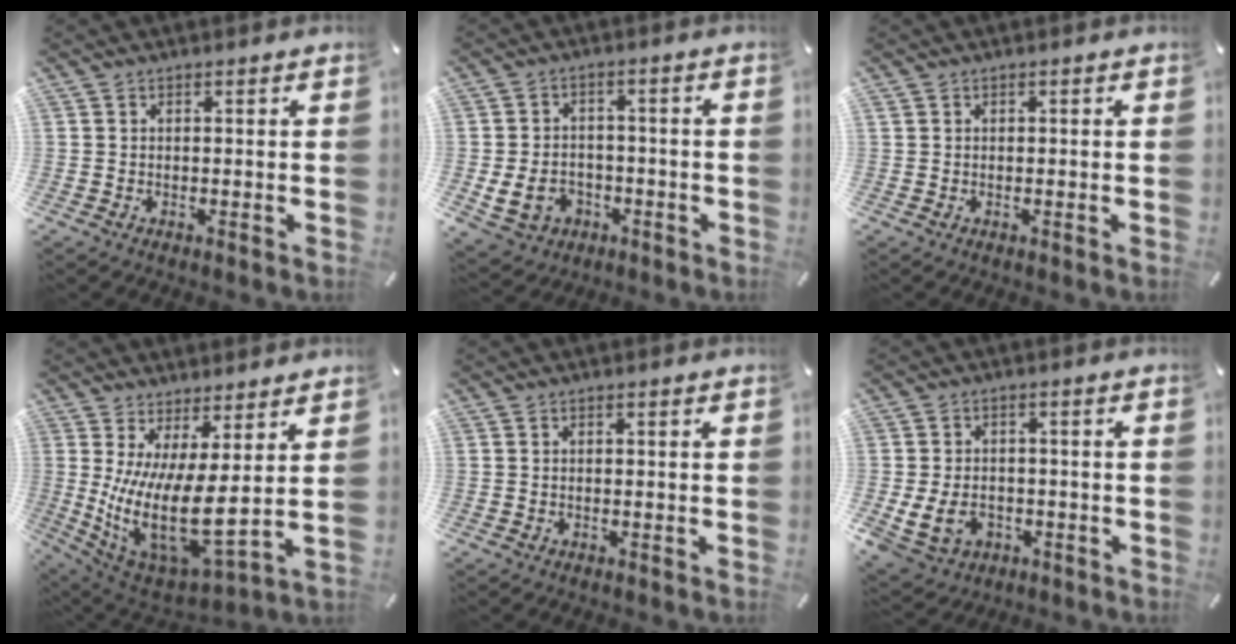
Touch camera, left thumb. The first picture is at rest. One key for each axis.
{"total": 8.3, "fx": -2.3, "fy": 7.0, "fz": 3.7, "tx": -0.085, "ty": 0.013, "tz": -0.040}
{"total": 0.6, "fx": 0.0, "fy": 0.6, "fz": 0.0, "tx": 0.002, "ty": 0.006, "tz": -0.001}
{"total": 15.4, "fx": 0.7, "fy": 5.2, "fz": 14.5, "tx": -0.284, "ty": -0.054, "tz": 0.019}
{"total": 0.0}
{"total": 7.9, "fx": -1.8, "fy": 6.6, "fz": 4.0, "tx": -0.097, "ty": 0.006, "tz": -0.033}